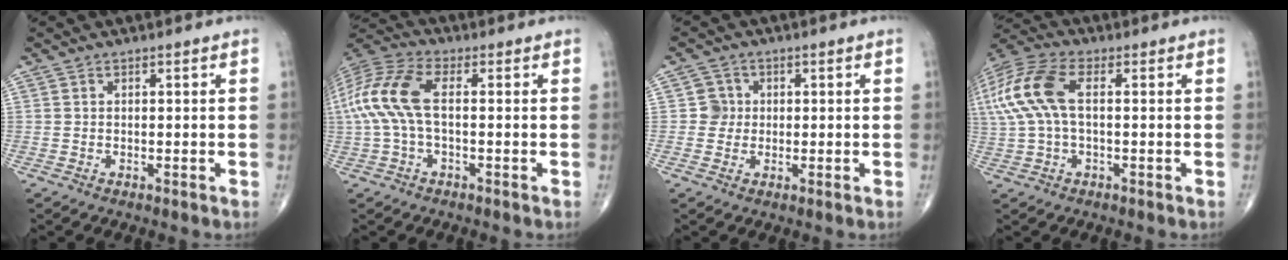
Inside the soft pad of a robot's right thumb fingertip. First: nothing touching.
{"total": 12.3, "force": [0.2, 5.7, 11.0], "torque": [-0.264, 0.030, 0.000]}
{"total": 3.0, "force": [0.2, 3.0, 0.2], "torque": [0.022, 0.007, -0.003]}
{"total": 14.2, "force": [1.9, 7.1, 12.1], "torque": [-0.296, 0.030, 0.035]}